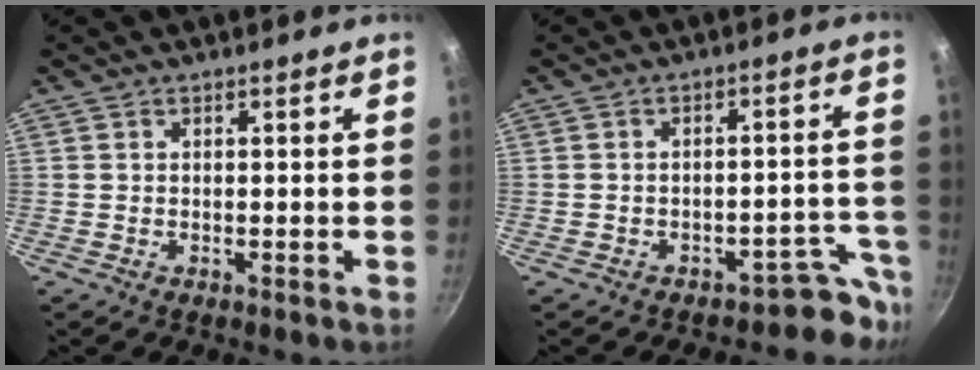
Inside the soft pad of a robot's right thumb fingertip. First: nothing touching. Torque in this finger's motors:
{"motor_torque": [-0.27, 0.09, -0.20, 0.03, 0.08]}